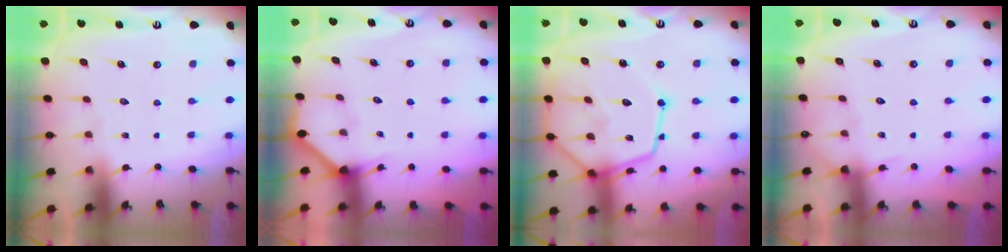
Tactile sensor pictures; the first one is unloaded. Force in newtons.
{"total": 2.2, "press": 2.2, "slide": 0.4}
{"total": 19.1, "press": 19.1, "slide": 1.8}
{"total": 2.2, "press": 2.2, "slide": 0.2}